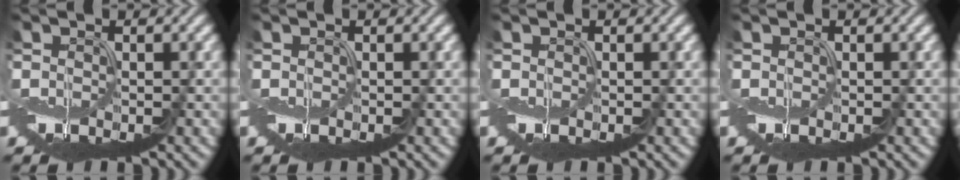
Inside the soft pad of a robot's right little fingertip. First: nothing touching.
{"total": 0.0}
{"total": 0.0}
{"total": 0.0}